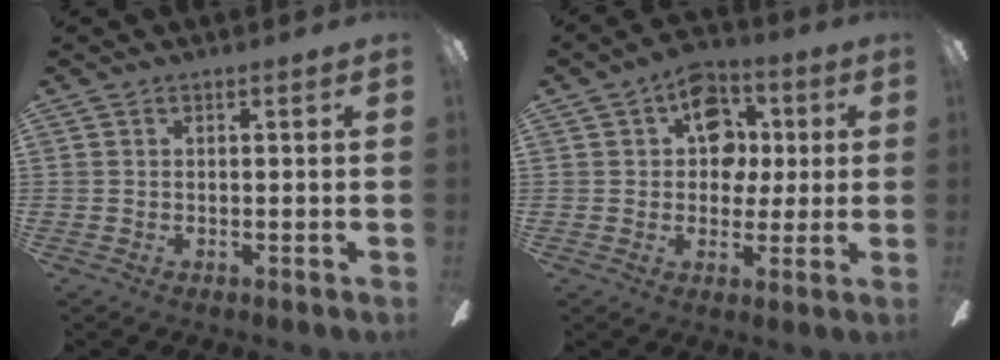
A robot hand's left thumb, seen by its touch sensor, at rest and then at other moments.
{"total": 11.9, "force": [3.7, 9.3, 6.5], "torque": [-0.081, 0.000, 0.066]}